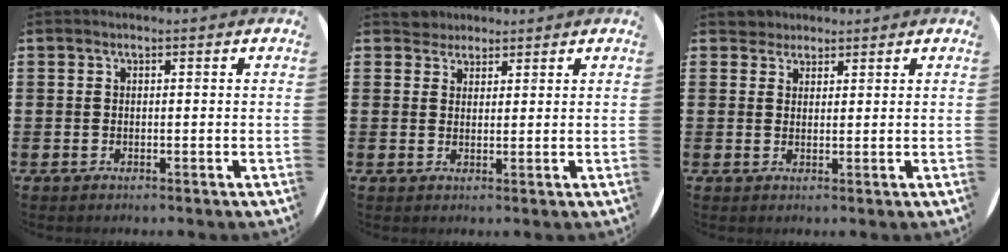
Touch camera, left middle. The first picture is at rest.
{"total": 2.3, "force": [2.1, 0.9, -0.2], "torque": [0.007, 0.002, 0.041]}
{"total": 2.1, "force": [1.9, 0.8, -0.2], "torque": [0.000, 0.006, 0.038]}